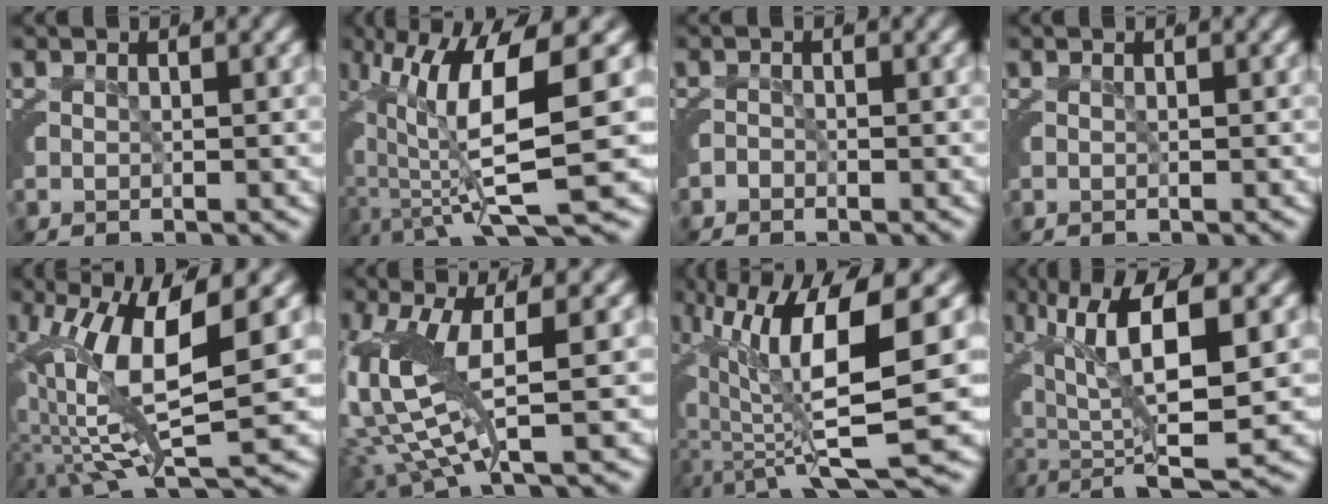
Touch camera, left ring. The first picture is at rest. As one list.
[{"total": 8.9, "force": [-1.7, 2.8, 8.3], "torque": [-0.141, -0.021, -0.018]}, {"total": 1.3, "force": [-1.0, 0.7, -0.4], "torque": [0.010, 0.009, -0.027]}, {"total": 0.0}, {"total": 10.9, "force": [-0.7, 4.9, 9.7], "torque": [-0.169, -0.002, -0.011]}, {"total": 8.5, "force": [0.6, 4.1, 7.4], "torque": [-0.164, 0.001, 0.009]}, {"total": 9.9, "force": [-1.6, 3.6, 9.0], "torque": [-0.156, -0.023, -0.018]}, {"total": 8.9, "force": [-0.5, 3.2, 8.3], "torque": [-0.135, -0.007, 0.000]}]